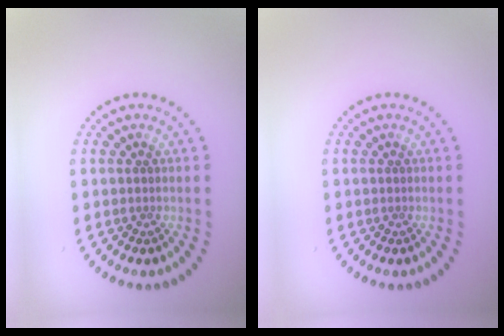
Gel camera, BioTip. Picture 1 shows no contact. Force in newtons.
{"total": 0.0}